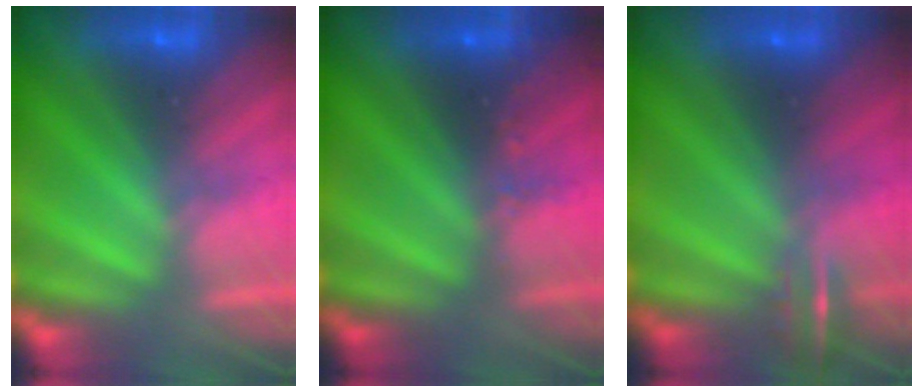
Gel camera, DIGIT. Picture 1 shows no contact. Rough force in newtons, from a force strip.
{"total": 2.4}
{"total": 4.9}